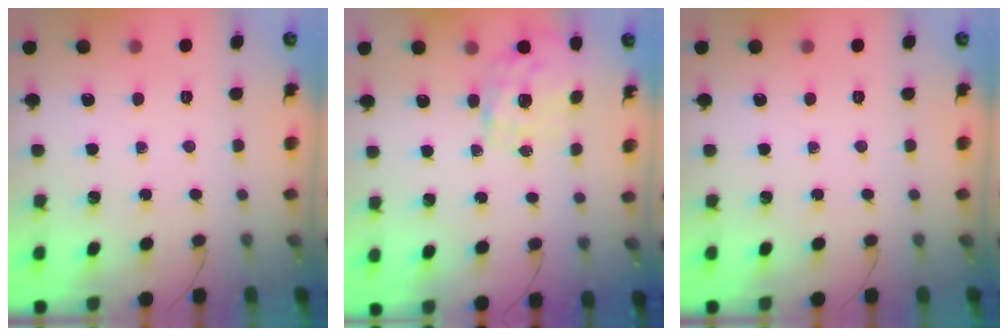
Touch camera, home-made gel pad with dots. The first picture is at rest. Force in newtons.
{"total": 1.7, "press": 1.5, "slide": 0.7}
{"total": 0.0}